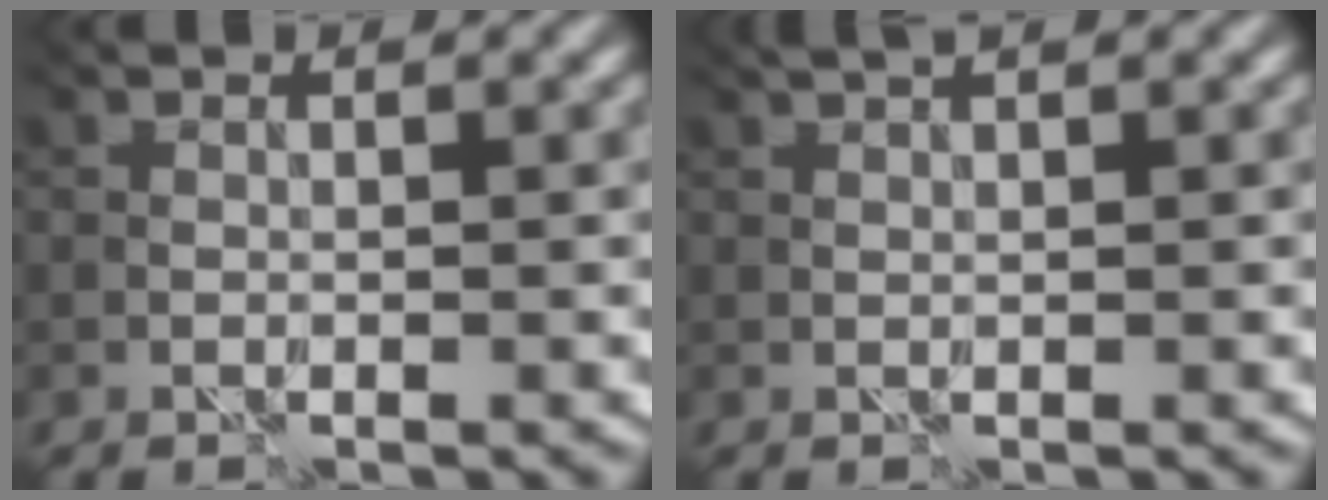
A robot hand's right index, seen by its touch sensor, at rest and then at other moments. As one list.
[{"total": 1.4, "force": [1.2, -0.6, 0.2], "torque": [-0.008, 0.002, 0.025]}]